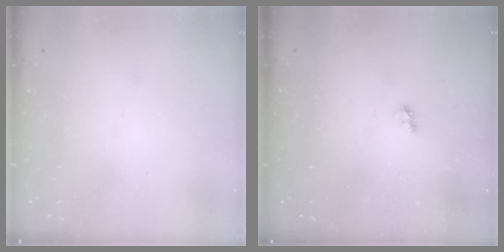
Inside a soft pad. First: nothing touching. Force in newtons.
{"total": 2.6, "press": 2.6, "slide": 0.4}